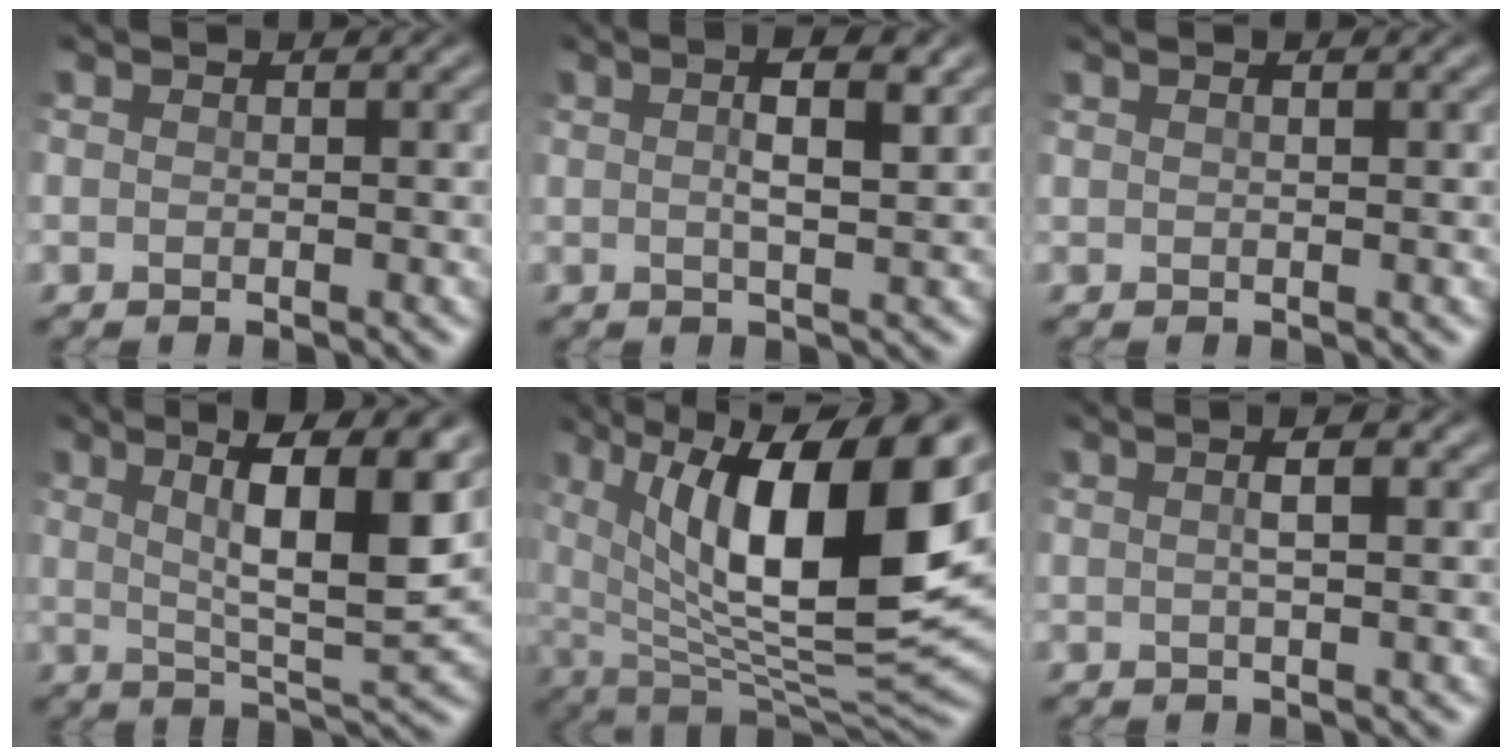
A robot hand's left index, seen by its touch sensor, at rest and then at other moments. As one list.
[{"total": 4.0, "force": [1.2, 1.2, 3.7], "torque": [-0.059, 0.002, 0.013]}, {"total": 0.7, "force": [0.5, 0.1, 0.5], "torque": [-0.011, -0.001, 0.006]}, {"total": 9.3, "force": [3.1, 2.4, 8.5], "torque": [-0.133, 0.003, 0.051]}, {"total": 15.7, "force": [4.7, 6.4, 13.6], "torque": [-0.227, -0.006, 0.076]}, {"total": 3.0, "force": [1.2, 1.1, 2.6], "torque": [-0.023, 0.008, -0.003]}]